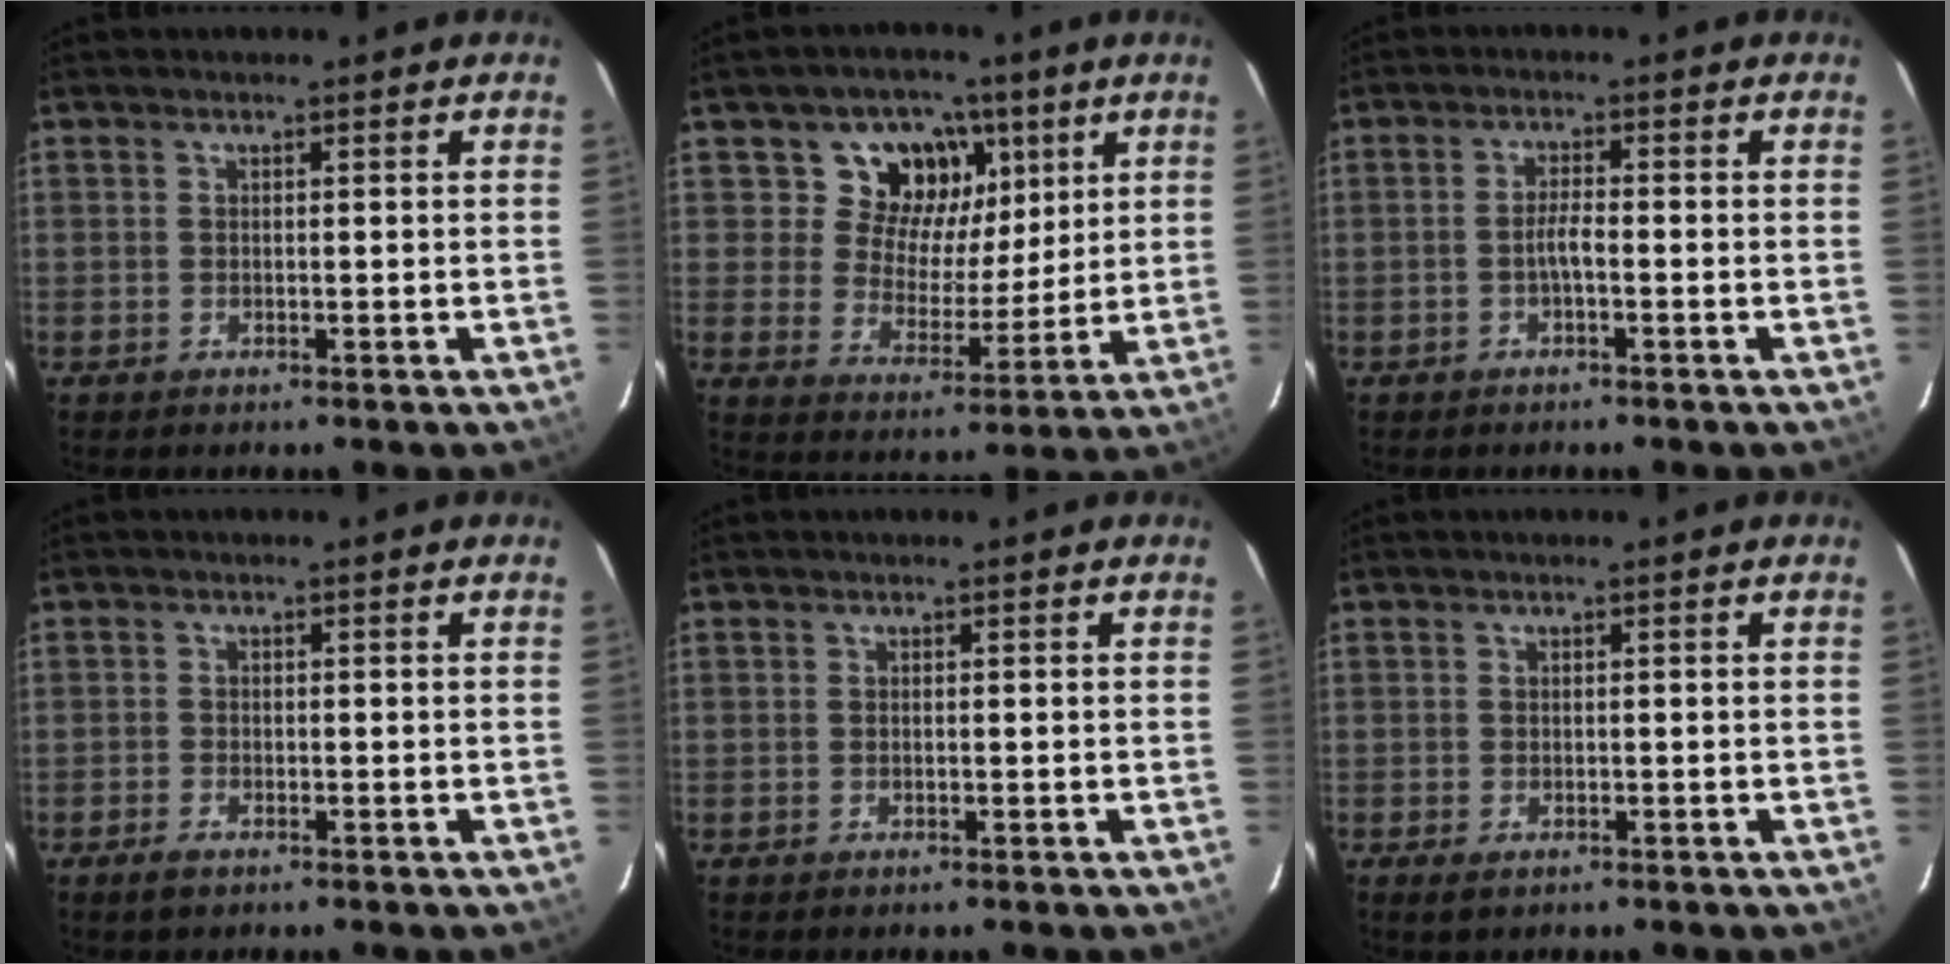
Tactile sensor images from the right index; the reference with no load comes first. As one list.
[{"total": 11.3, "force": [5.5, 9.2, 3.7], "torque": [-0.057, -0.010, 0.088]}, {"total": 2.3, "force": [-1.1, 0.2, 2.0], "torque": [-0.039, 0.004, -0.021]}, {"total": 2.1, "force": [-1.6, 0.9, 1.0], "torque": [-0.025, -0.002, -0.031]}, {"total": 0.0}, {"total": 1.7, "force": [-1.0, 1.0, 0.9], "torque": [-0.018, -0.006, -0.018]}]